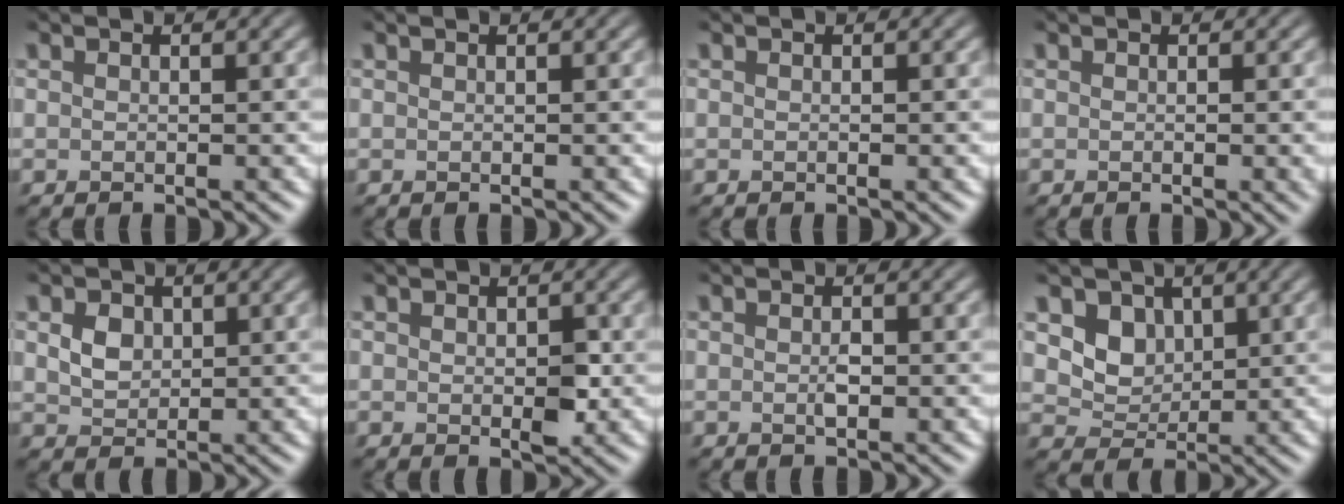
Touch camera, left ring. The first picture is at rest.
{"total": 0.0}
{"total": 0.0}
{"total": 2.2, "force": [-0.1, 0.7, 2.0], "torque": [-0.017, 0.003, -0.005]}
{"total": 2.0, "force": [0.5, 1.7, 1.0], "torque": [-0.027, 0.000, 0.012]}
{"total": 1.6, "force": [-0.2, 1.0, 1.3], "torque": [-0.025, -0.004, 0.001]}
{"total": 0.9, "force": [-0.3, 0.4, 0.7], "torque": [-0.018, 0.000, -0.007]}
{"total": 3.2, "force": [1.1, 2.6, 1.4], "torque": [-0.036, -0.012, 0.019]}